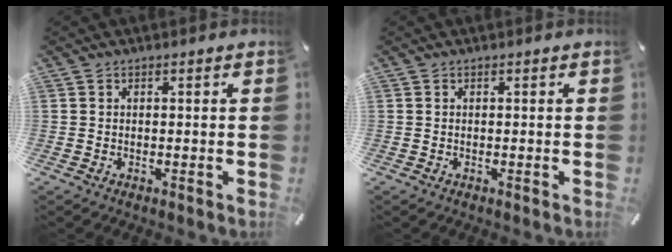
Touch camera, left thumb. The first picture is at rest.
{"total": 0.0}